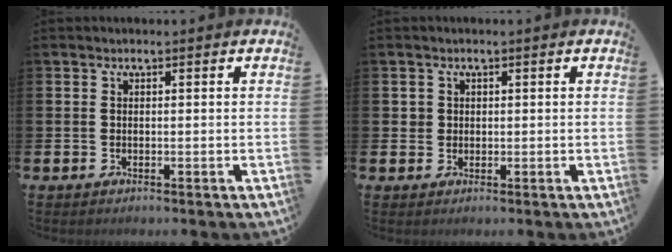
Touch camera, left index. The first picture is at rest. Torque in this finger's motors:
{"motor_torque": [0.02, 0.00, -0.03, 0.00]}